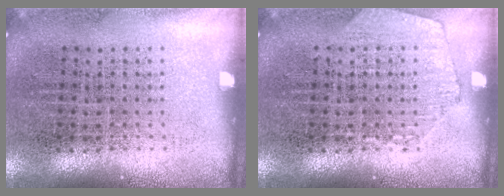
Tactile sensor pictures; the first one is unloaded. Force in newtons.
{"total": 1.2, "press": 1.2, "slide": 0.2}